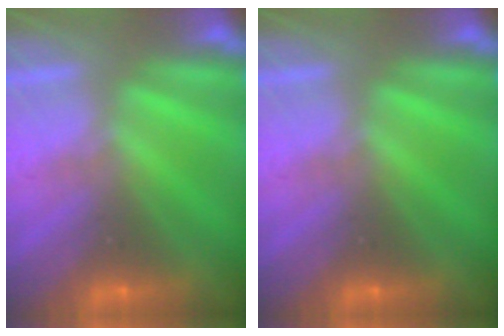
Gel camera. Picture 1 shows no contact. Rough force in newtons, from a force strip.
{"total": 0.0}